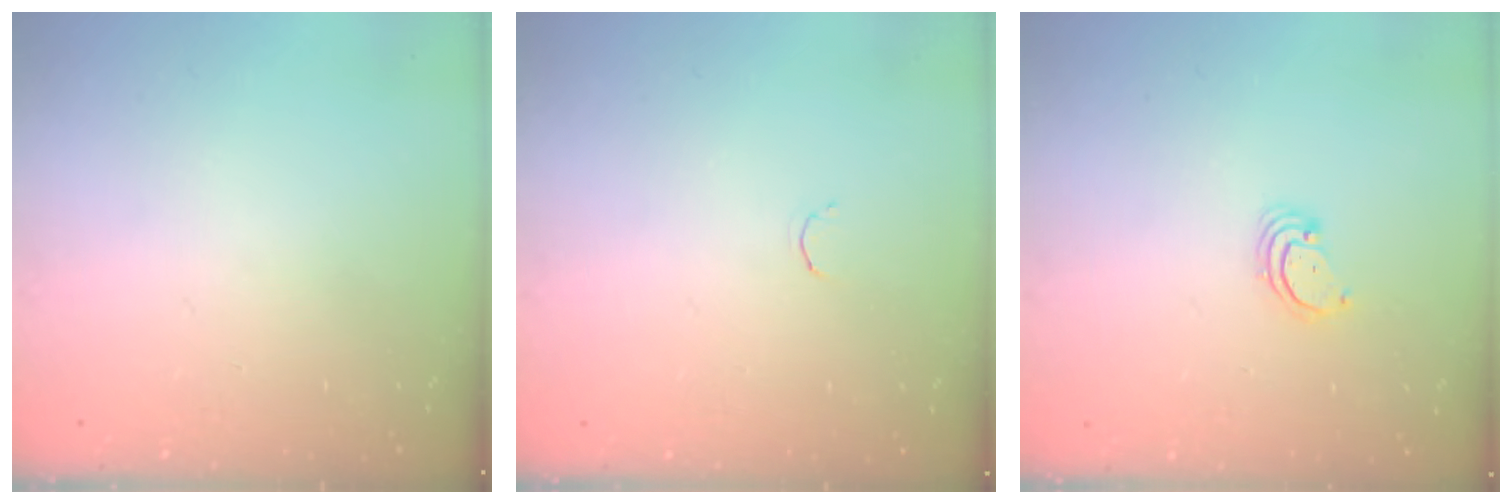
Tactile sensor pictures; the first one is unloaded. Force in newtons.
{"total": 1.8, "press": 1.7, "slide": 0.4}
{"total": 2.5, "press": 2.5, "slide": 0.2}